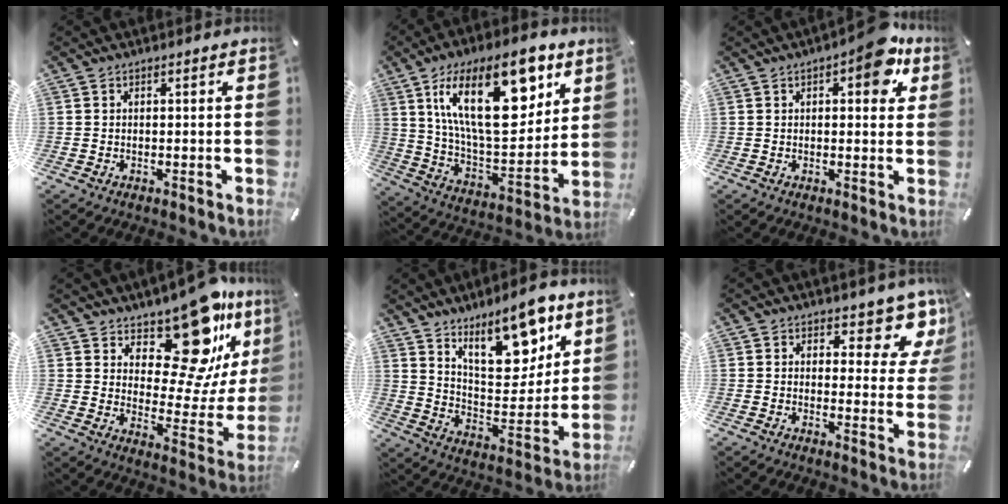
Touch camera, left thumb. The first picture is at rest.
{"total": 25.8, "force": [11.9, 12.0, 19.5], "torque": [-0.329, -0.054, 0.191]}
{"total": 9.7, "force": [4.1, 4.6, 7.5], "torque": [-0.078, -0.018, 0.061]}
{"total": 17.8, "force": [13.1, 7.5, 9.5], "torque": [-0.126, -0.123, 0.219]}
{"total": 17.6, "force": [12.4, 7.7, 9.9], "torque": [-0.130, -0.082, 0.212]}
{"total": 8.3, "force": [6.2, 4.0, 3.9], "torque": [-0.036, -0.057, 0.105]}